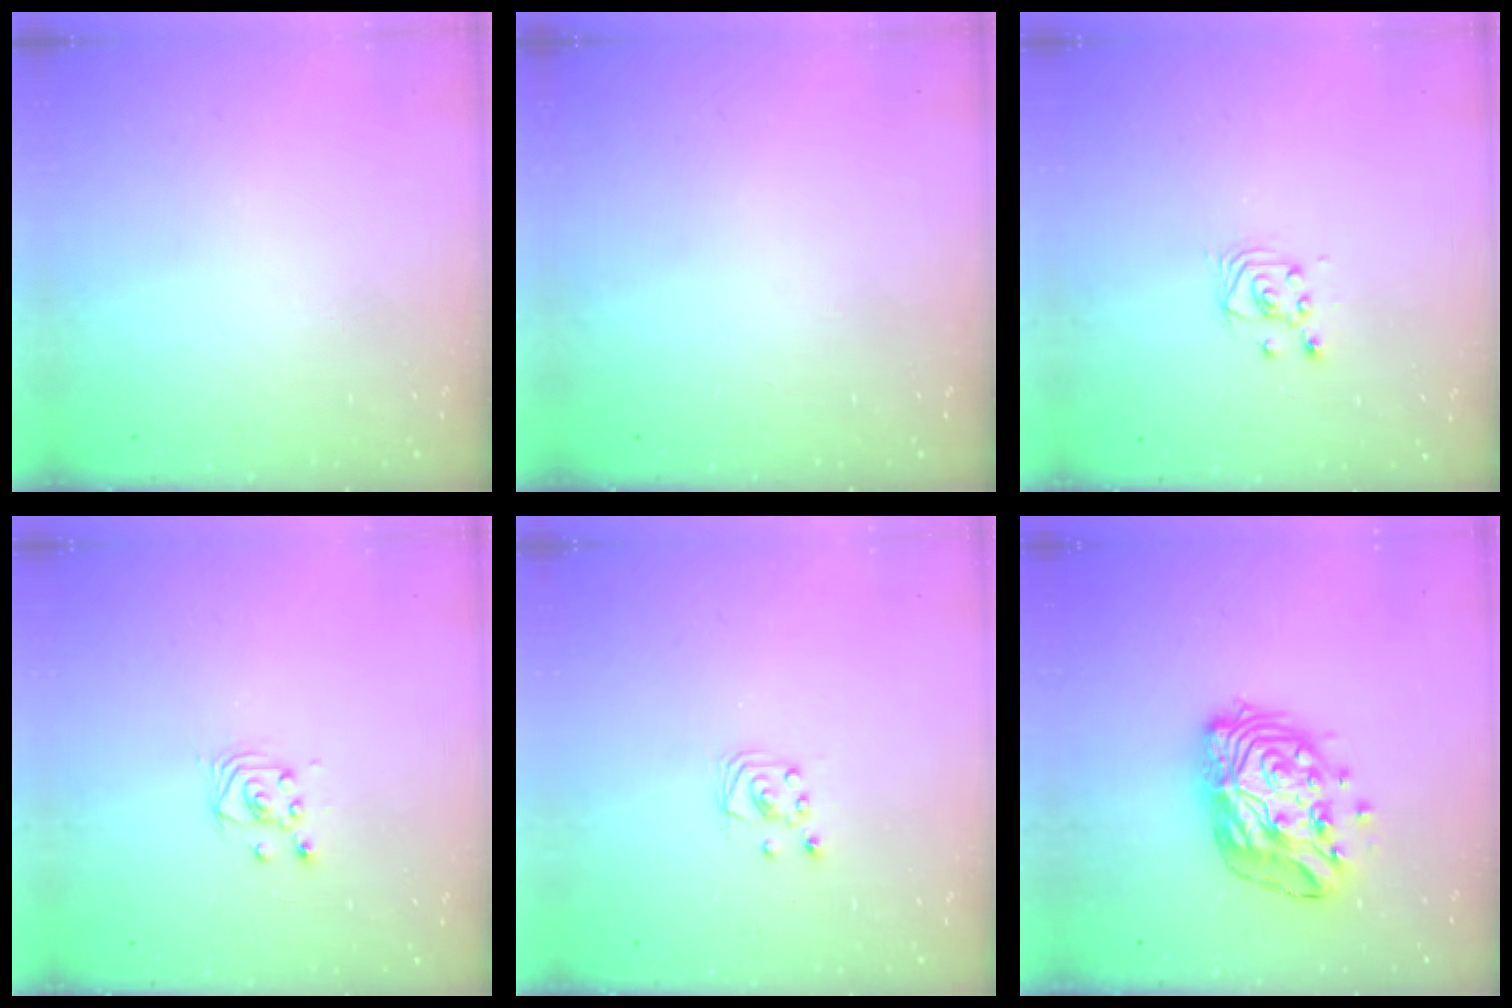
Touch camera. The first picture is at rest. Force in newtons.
{"total": 0.0}
{"total": 2.5, "press": 2.5, "slide": 0.2}
{"total": 2.5, "press": 2.5, "slide": 0.2}
{"total": 2.2, "press": 2.2, "slide": 0.2}
{"total": 14.9, "press": 14.8, "slide": 1.4}